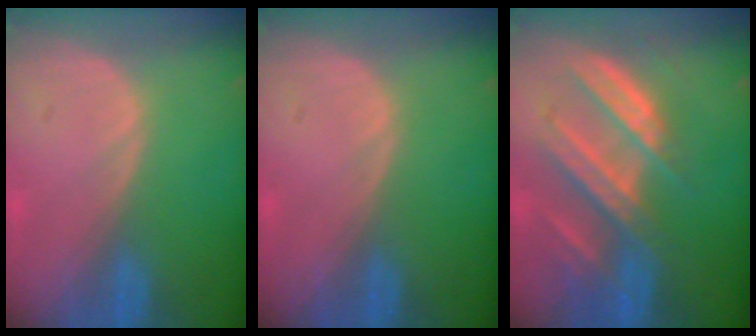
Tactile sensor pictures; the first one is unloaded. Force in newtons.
{"total": 0.0}
{"total": 9.1, "press": 8.3, "slide": 3.8}